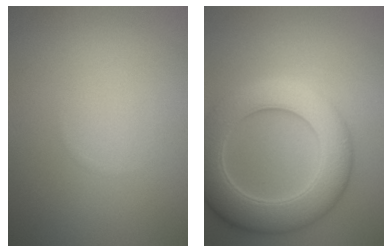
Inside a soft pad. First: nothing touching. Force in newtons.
{"total": 8.3, "press": 8.3, "slide": 0.5}